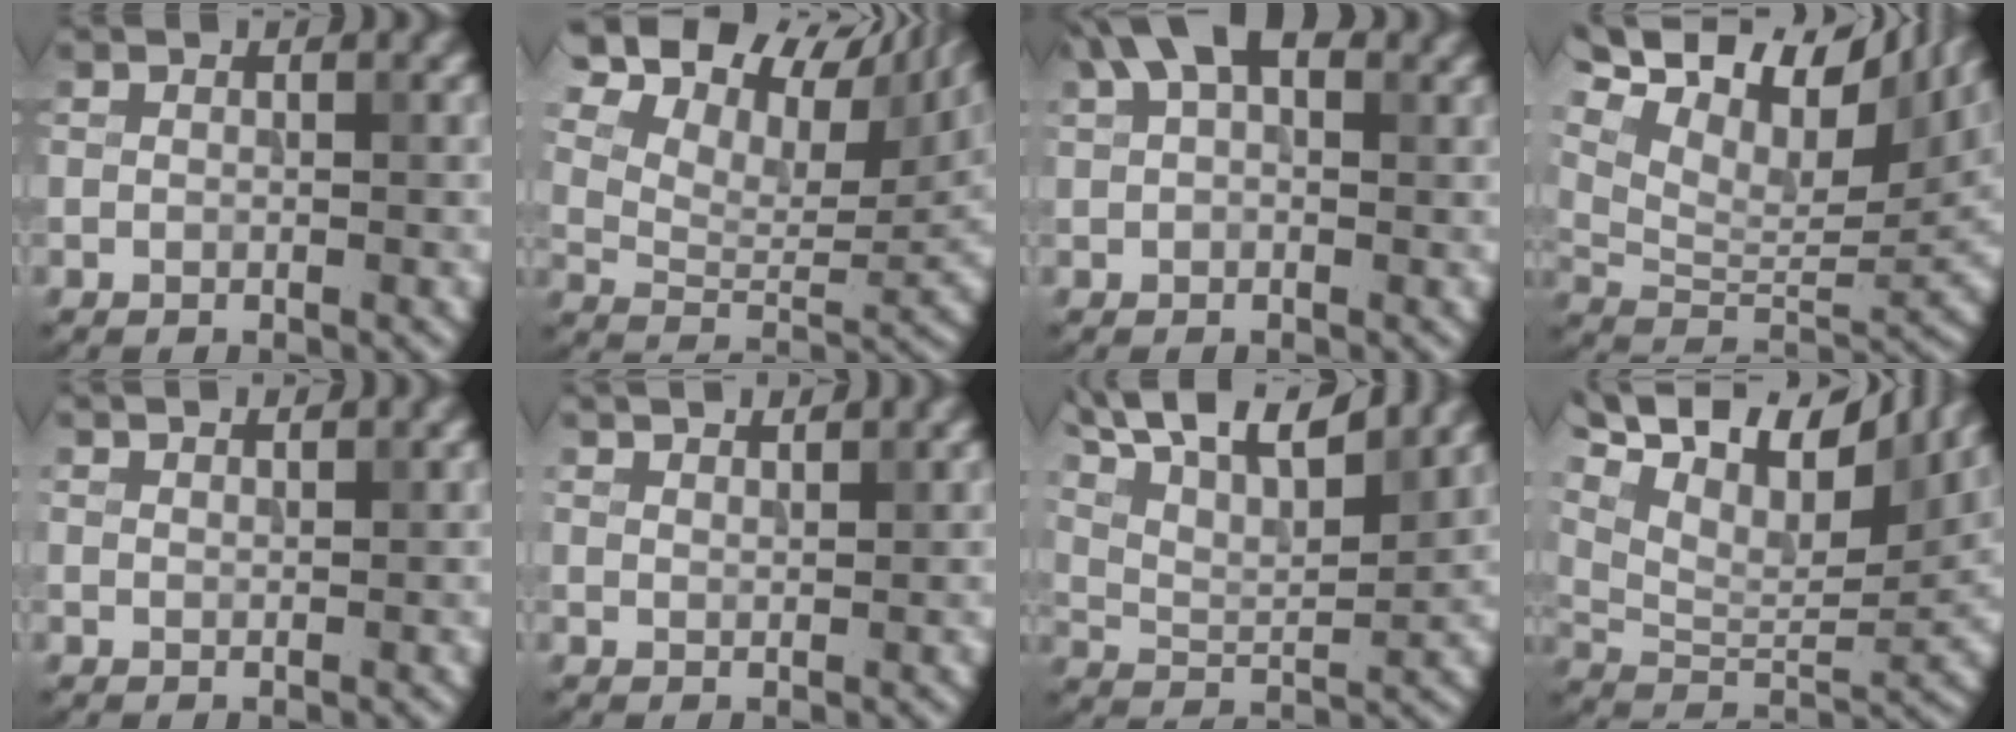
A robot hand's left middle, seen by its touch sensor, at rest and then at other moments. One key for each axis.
{"total": 15.0, "fx": 9.7, "fy": 7.0, "fz": 9.1, "tx": -0.178, "ty": 0.041, "tz": 0.148}
{"total": 5.5, "fx": 2.8, "fy": 2.8, "fz": 3.7, "tx": -0.059, "ty": 0.018, "tz": 0.039}
{"total": 15.2, "fx": 8.8, "fy": 6.3, "fz": 10.7, "tx": -0.192, "ty": 0.045, "tz": 0.137}
{"total": 1.6, "fx": 1.4, "fy": 0.3, "fz": 0.6, "tx": -0.001, "ty": 0.003, "tz": 0.009}
{"total": 2.3, "fx": 2.1, "fy": 0.4, "fz": 0.8, "tx": -0.003, "ty": 0.005, "tz": 0.022}
{"total": 13.4, "fx": 9.7, "fy": 4.2, "fz": 8.3, "tx": -0.135, "ty": 0.028, "tz": 0.125}
{"total": 12.8, "fx": 8.4, "fy": 4.6, "fz": 8.5, "tx": -0.153, "ty": 0.027, "tz": 0.140}